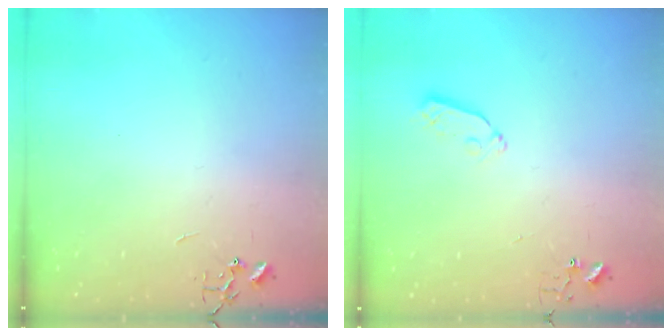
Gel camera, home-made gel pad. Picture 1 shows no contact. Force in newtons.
{"total": 3.7, "press": 3.6, "slide": 0.5}